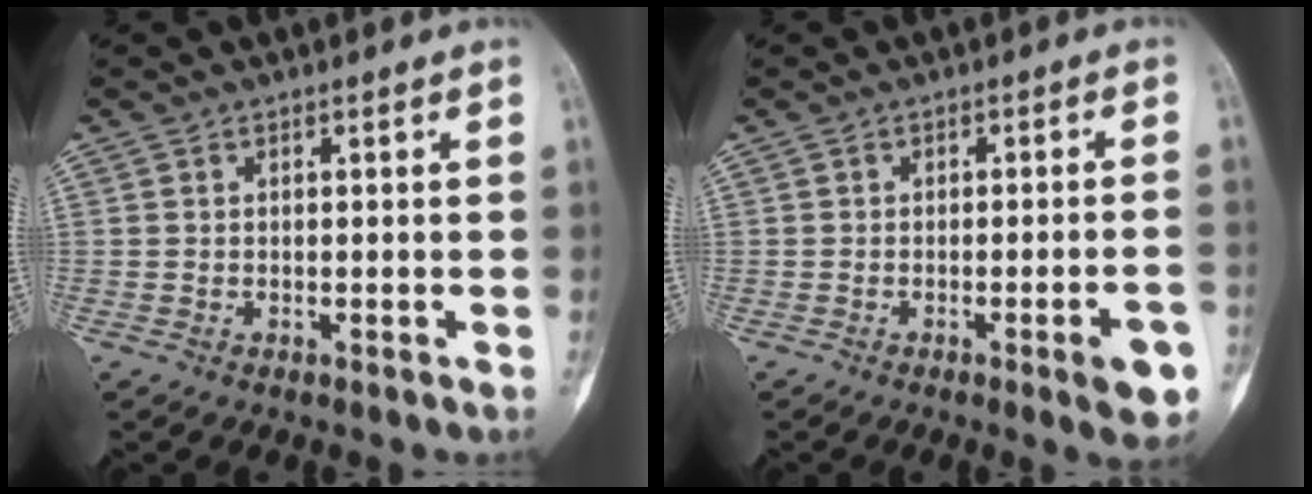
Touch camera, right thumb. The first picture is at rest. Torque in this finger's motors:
{"motor_torque": [1.05, 0.74, 0.46, -0.56, 0.09]}